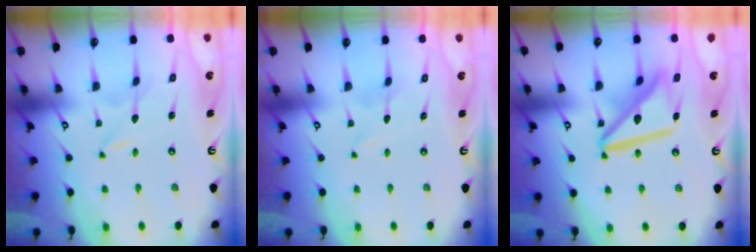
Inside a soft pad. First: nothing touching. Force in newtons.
{"total": 1.7, "press": 1.7, "slide": 0.2}
{"total": 15.1, "press": 15.0, "slide": 1.7}